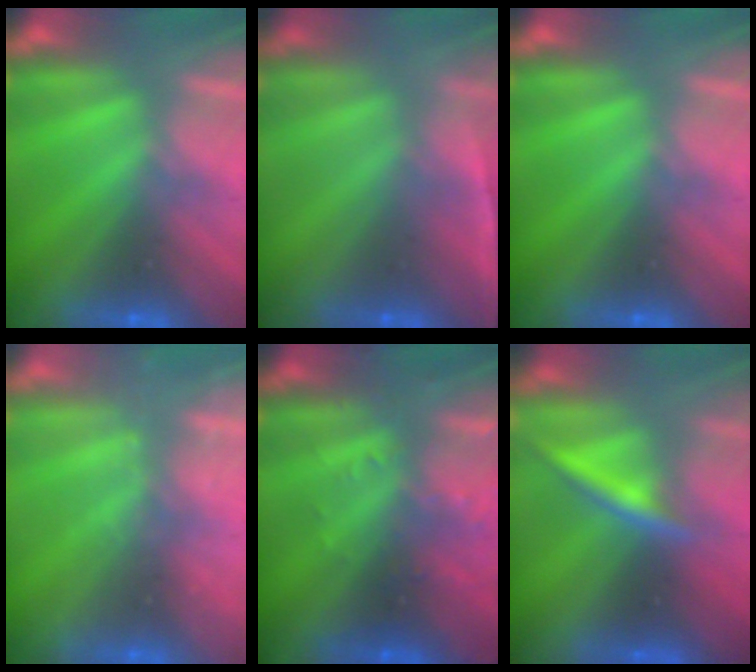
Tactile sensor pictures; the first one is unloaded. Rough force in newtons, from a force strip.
{"total": 1.6}
{"total": 0.0}
{"total": 1.8}
{"total": 2.9}
{"total": 2.4}